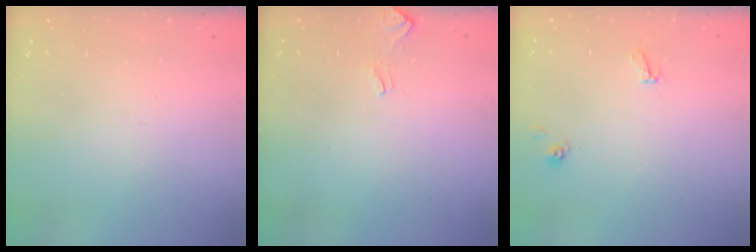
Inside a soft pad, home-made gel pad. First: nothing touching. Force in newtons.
{"total": 3.8, "press": 3.7, "slide": 0.6}
{"total": 4.2, "press": 4.1, "slide": 0.5}